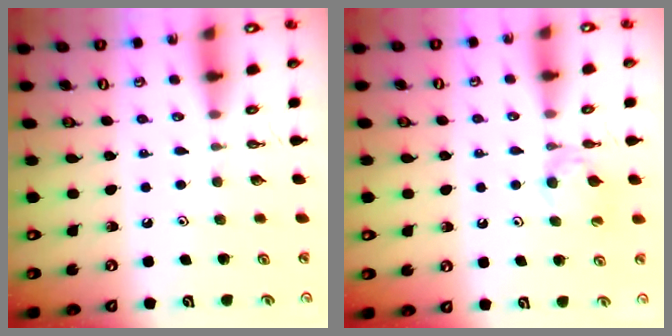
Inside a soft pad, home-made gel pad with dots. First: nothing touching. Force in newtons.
{"total": 6.6, "press": 6.6, "slide": 0.5}